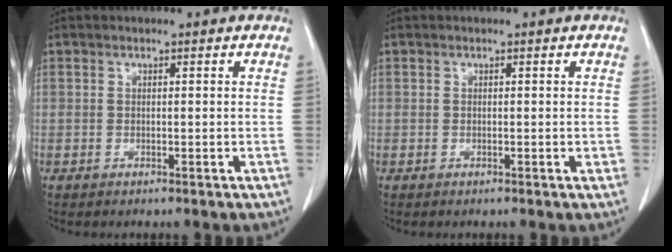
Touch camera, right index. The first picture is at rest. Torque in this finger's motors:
{"motor_torque": [0.19, 0.04, 0.10, 0.02]}